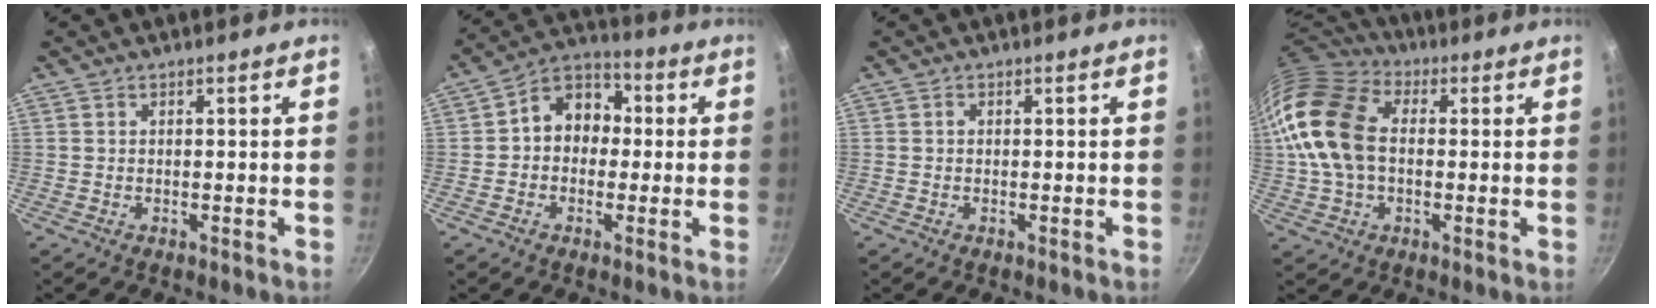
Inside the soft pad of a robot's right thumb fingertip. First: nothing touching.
{"total": 9.9, "force": [0.3, 8.0, 5.8], "torque": [-0.043, 0.030, -0.016]}
{"total": 0.6, "force": [0.0, 0.5, 0.2], "torque": [-0.002, 0.004, -0.001]}
{"total": 18.5, "force": [1.0, 12.8, 13.4], "torque": [-0.259, 0.032, 0.008]}